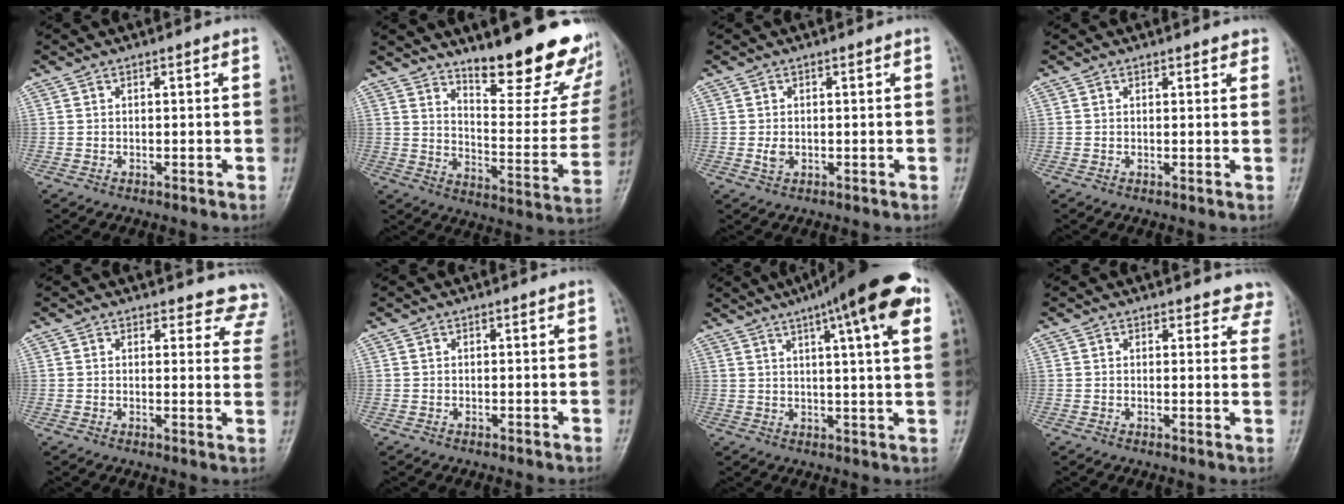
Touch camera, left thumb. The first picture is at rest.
{"total": 23.5, "force": [16.4, 7.0, 15.3], "torque": [-0.169, -0.112, 0.233]}
{"total": 1.8, "force": [0.3, 1.2, 1.4], "torque": [-0.020, -0.004, 0.009]}
{"total": 2.3, "force": [2.0, 0.9, 0.9], "torque": [0.006, -0.004, 0.017]}
{"total": 9.9, "force": [9.3, 3.3, 0.2], "torque": [0.058, -0.061, 0.066]}
{"total": 0.0}
{"total": 17.6, "force": [8.9, 3.2, 14.9], "torque": [-0.206, 0.001, 0.120]}
{"total": 6.9, "force": [6.4, 2.6, 0.4], "torque": [0.050, -0.027, 0.041]}